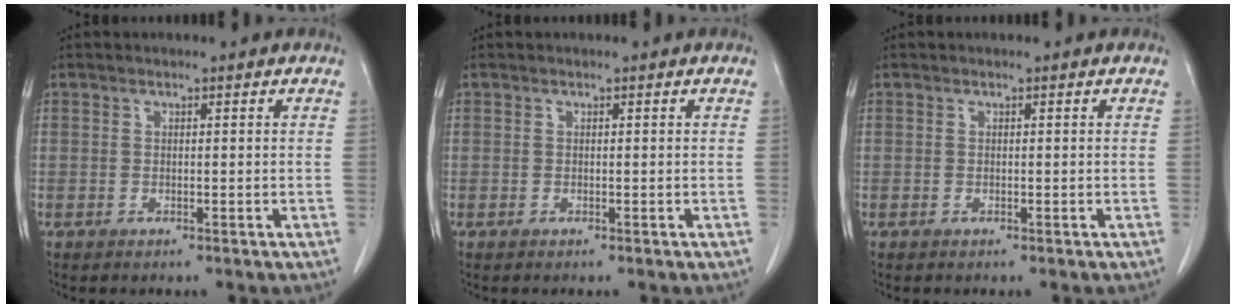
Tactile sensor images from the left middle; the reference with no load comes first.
{"total": 0.0}
{"total": 0.0}